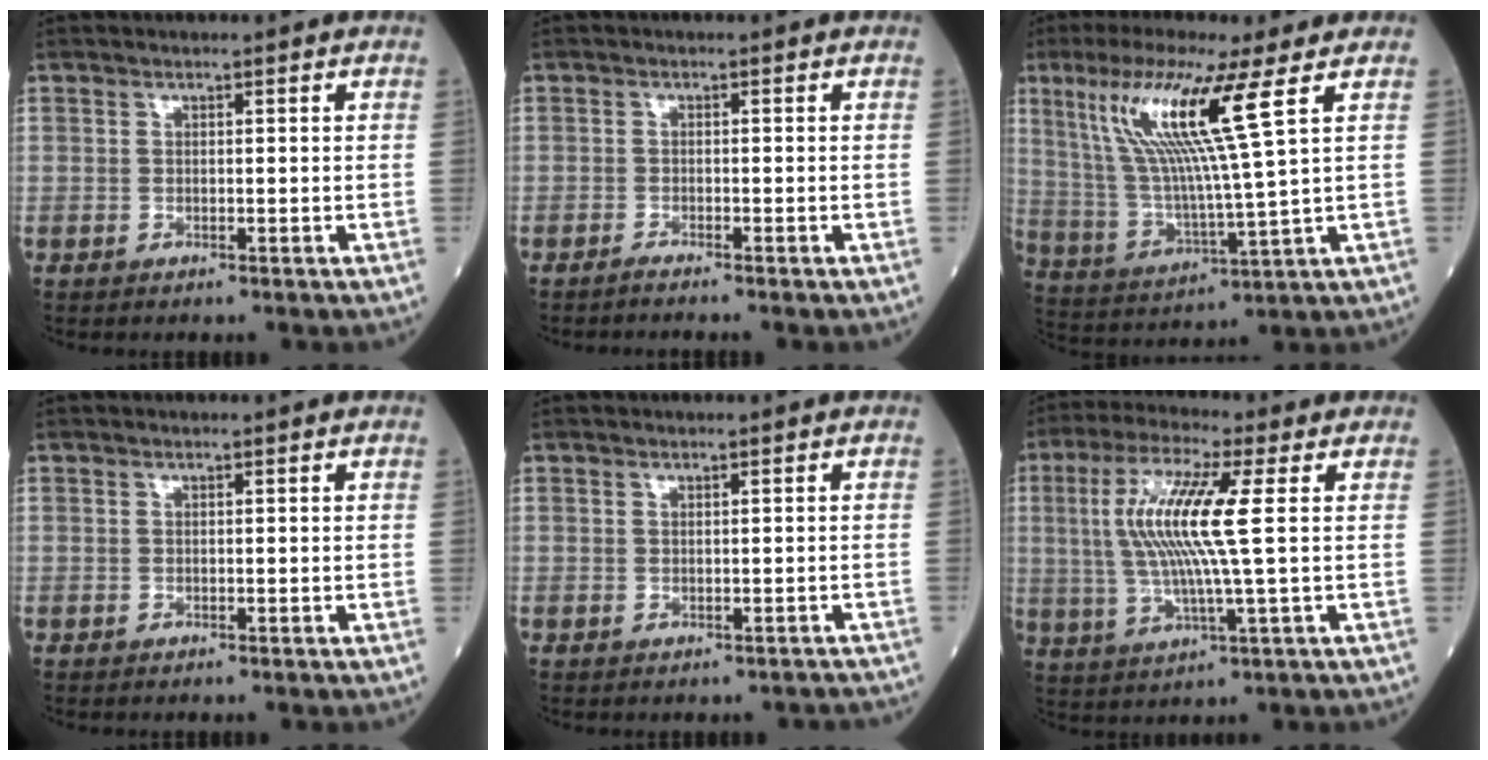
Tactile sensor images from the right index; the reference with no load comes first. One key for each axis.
{"total": 1.5, "fx": -1.3, "fy": -0.5, "fz": 0.6, "tx": -0.009, "ty": 0.003, "tz": -0.020}
{"total": 14.4, "fx": 6.3, "fy": -1.0, "fz": 12.9, "tx": -0.269, "ty": 0.003, "tz": 0.122}
{"total": 0.0}
{"total": 1.2, "fx": -0.9, "fy": 0.5, "fz": 0.5, "tx": -0.005, "ty": 0.002, "tz": -0.006}
{"total": 11.9, "fx": 1.8, "fy": 0.1, "fz": 11.7, "tx": -0.252, "ty": 0.007, "tz": 0.033}